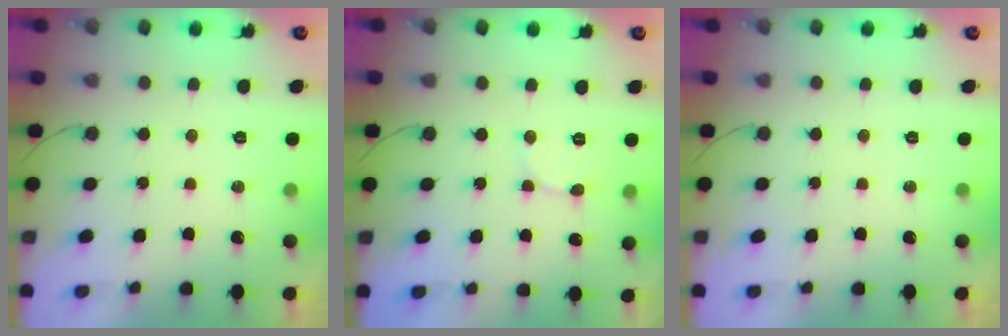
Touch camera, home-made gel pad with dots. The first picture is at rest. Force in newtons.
{"total": 1.6, "press": 1.6, "slide": 0.1}
{"total": 0.0}